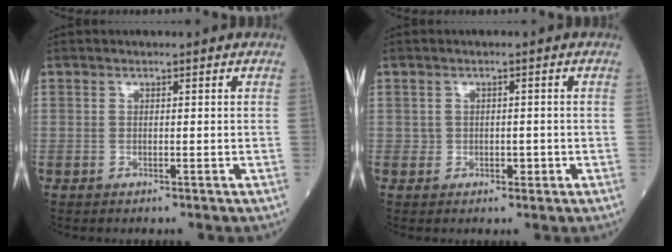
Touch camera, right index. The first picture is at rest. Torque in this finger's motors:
{"motor_torque": [-0.01, -0.01, -0.08, -0.01]}